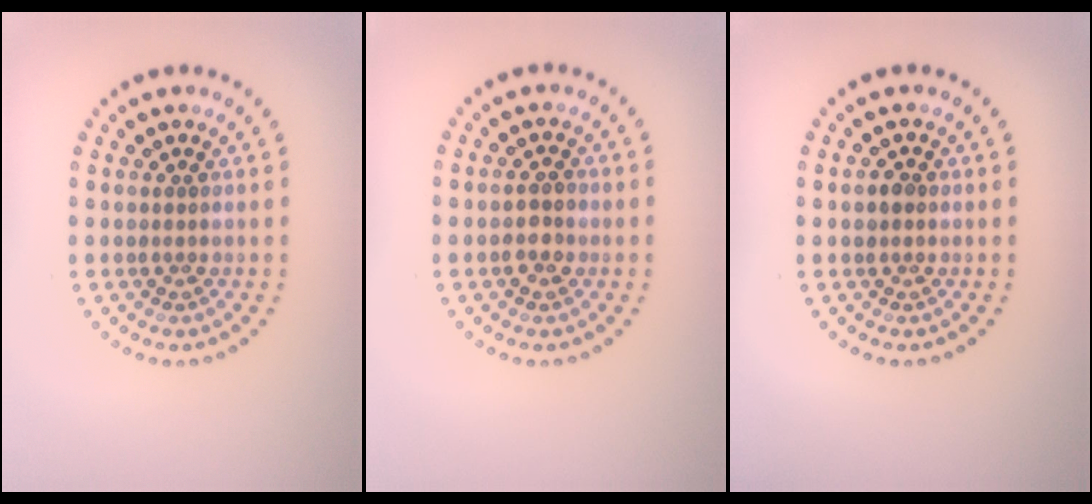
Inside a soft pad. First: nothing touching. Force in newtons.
{"total": 1.7, "press": 1.7, "slide": 0.3}
{"total": 1.2, "press": 1.1, "slide": 0.4}